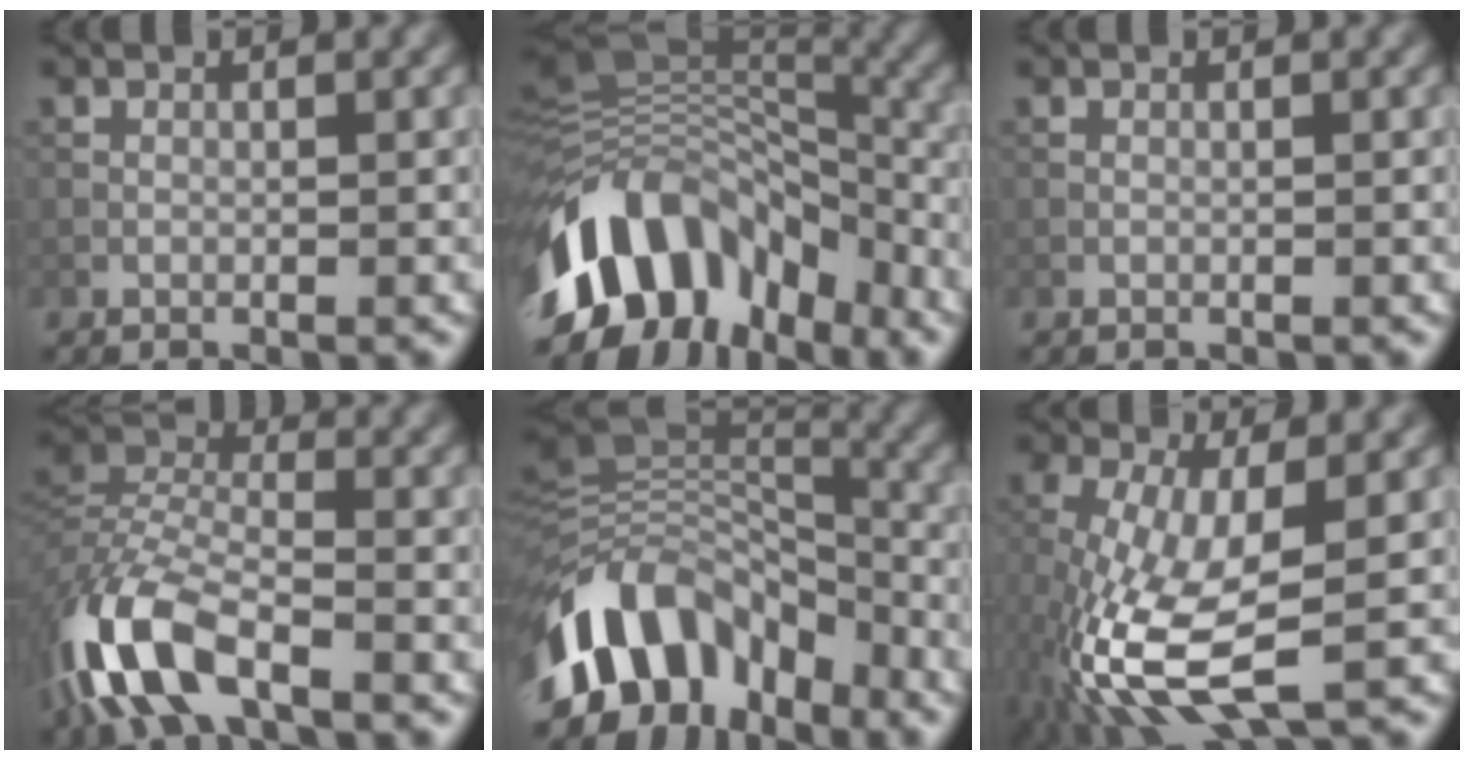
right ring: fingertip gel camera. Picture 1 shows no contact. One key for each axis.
{"total": 14.1, "fx": -6.1, "fy": 8.7, "fz": 9.2, "tx": -0.189, "ty": 0.020, "tz": -0.107}
{"total": 0.0}
{"total": 8.9, "fx": -5.0, "fy": 3.8, "fz": 6.2, "tx": -0.140, "ty": 0.001, "tz": -0.111}
{"total": 11.0, "fx": -5.4, "fy": 7.0, "fz": 6.5, "tx": -0.118, "ty": 0.024, "tz": -0.112}
{"total": 11.2, "fx": -3.2, "fy": 4.7, "fz": 9.7, "tx": -0.234, "ty": -0.016, "tz": -0.062}